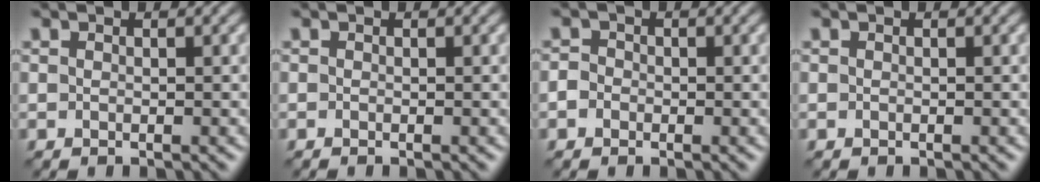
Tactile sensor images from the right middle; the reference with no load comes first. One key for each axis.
{"total": 0.0}
{"total": 1.3, "fx": -0.4, "fy": 1.2, "fz": 0.5, "tx": -0.002, "ty": 0.003, "tz": -0.012}
{"total": 0.0}